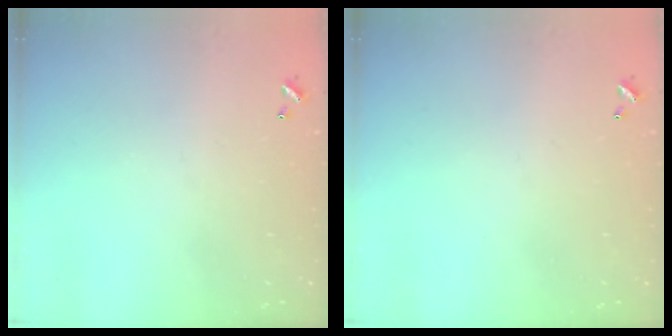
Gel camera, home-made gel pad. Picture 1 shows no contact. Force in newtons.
{"total": 0.0}